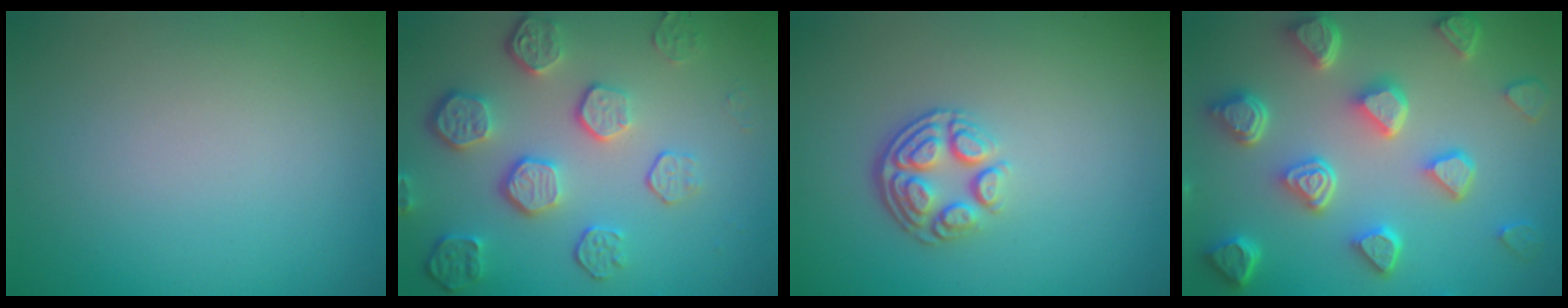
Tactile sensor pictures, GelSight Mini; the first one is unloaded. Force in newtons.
{"total": 5.6, "press": 4.1, "slide": 3.9}
{"total": 3.7, "press": 2.7, "slide": 2.6}
{"total": 7.5, "press": 5.7, "slide": 4.8}